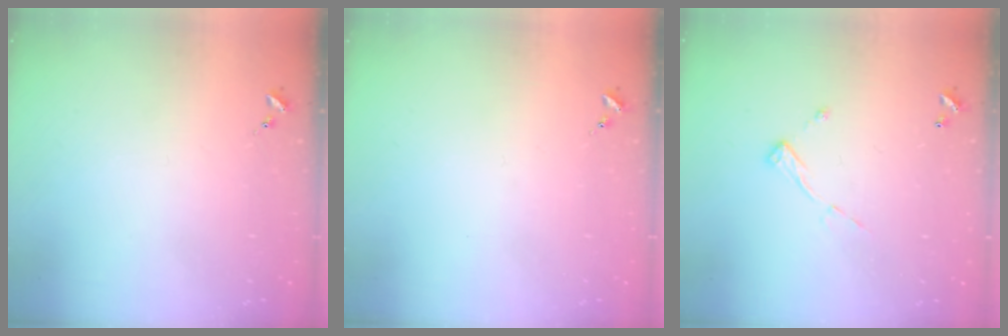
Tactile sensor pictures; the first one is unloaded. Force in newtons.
{"total": 0.0}
{"total": 6.7, "press": 6.7, "slide": 0.3}